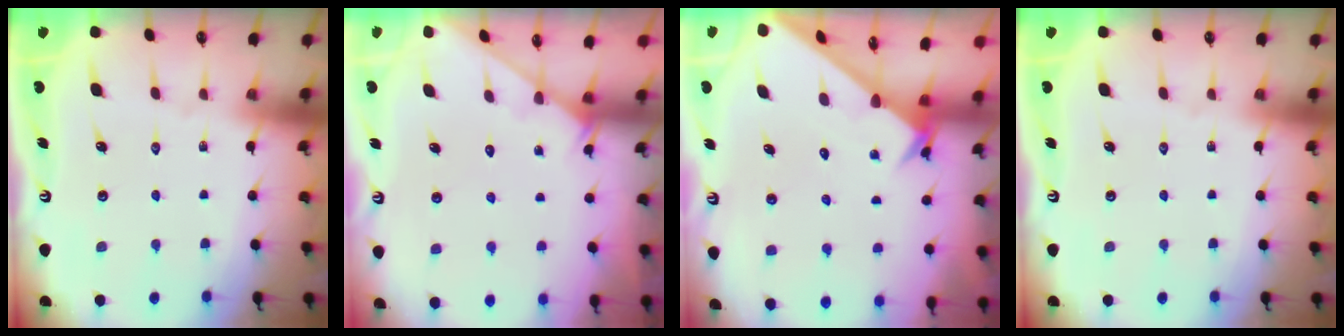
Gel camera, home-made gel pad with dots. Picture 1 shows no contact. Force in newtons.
{"total": 2.2, "press": 2.2, "slide": 0.2}
{"total": 2.6, "press": 2.6, "slide": 0.2}
{"total": 0.0}